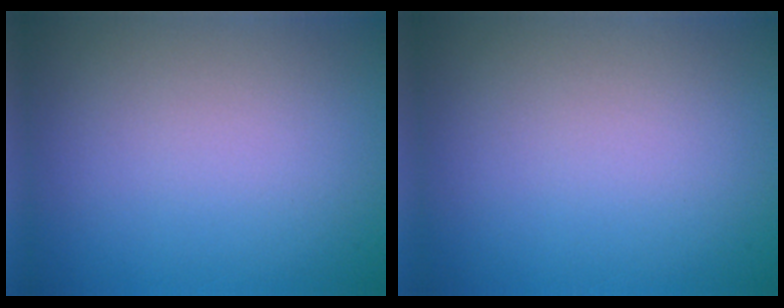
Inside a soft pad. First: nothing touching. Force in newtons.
{"total": 0.0}